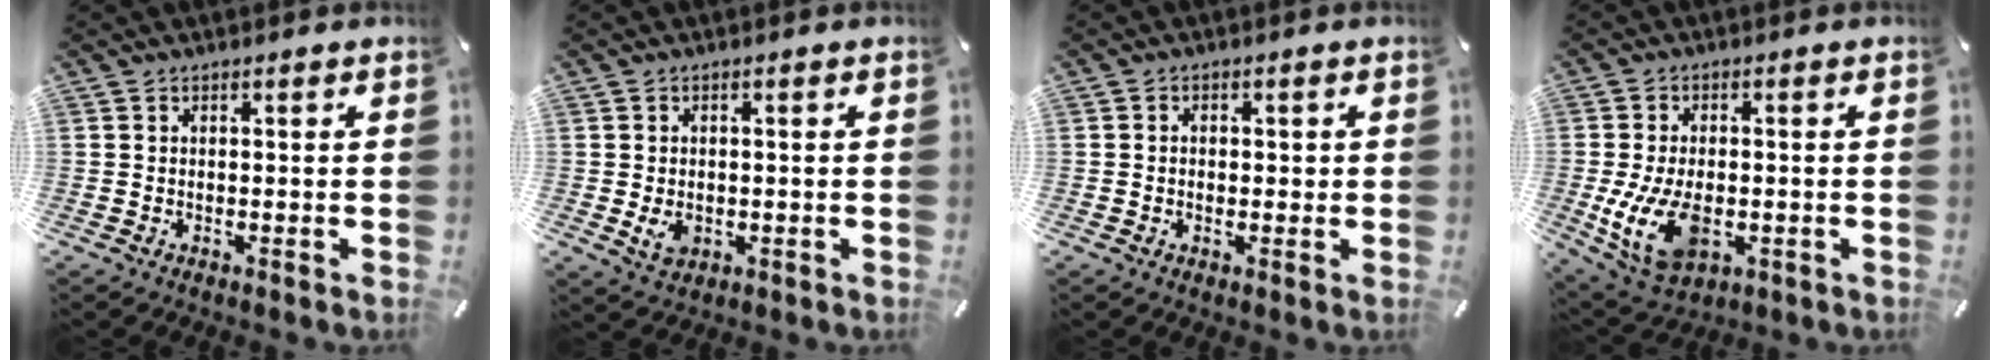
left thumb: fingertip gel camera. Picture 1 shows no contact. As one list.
[{"total": 4.5, "force": [-0.8, 3.6, 2.6], "torque": [-0.049, -0.001, -0.014]}, {"total": 1.9, "force": [-0.2, 1.6, 1.1], "torque": [-0.015, 0.003, -0.009]}, {"total": 12.5, "force": [-2.4, 7.8, 9.4], "torque": [-0.205, -0.010, -0.040]}]